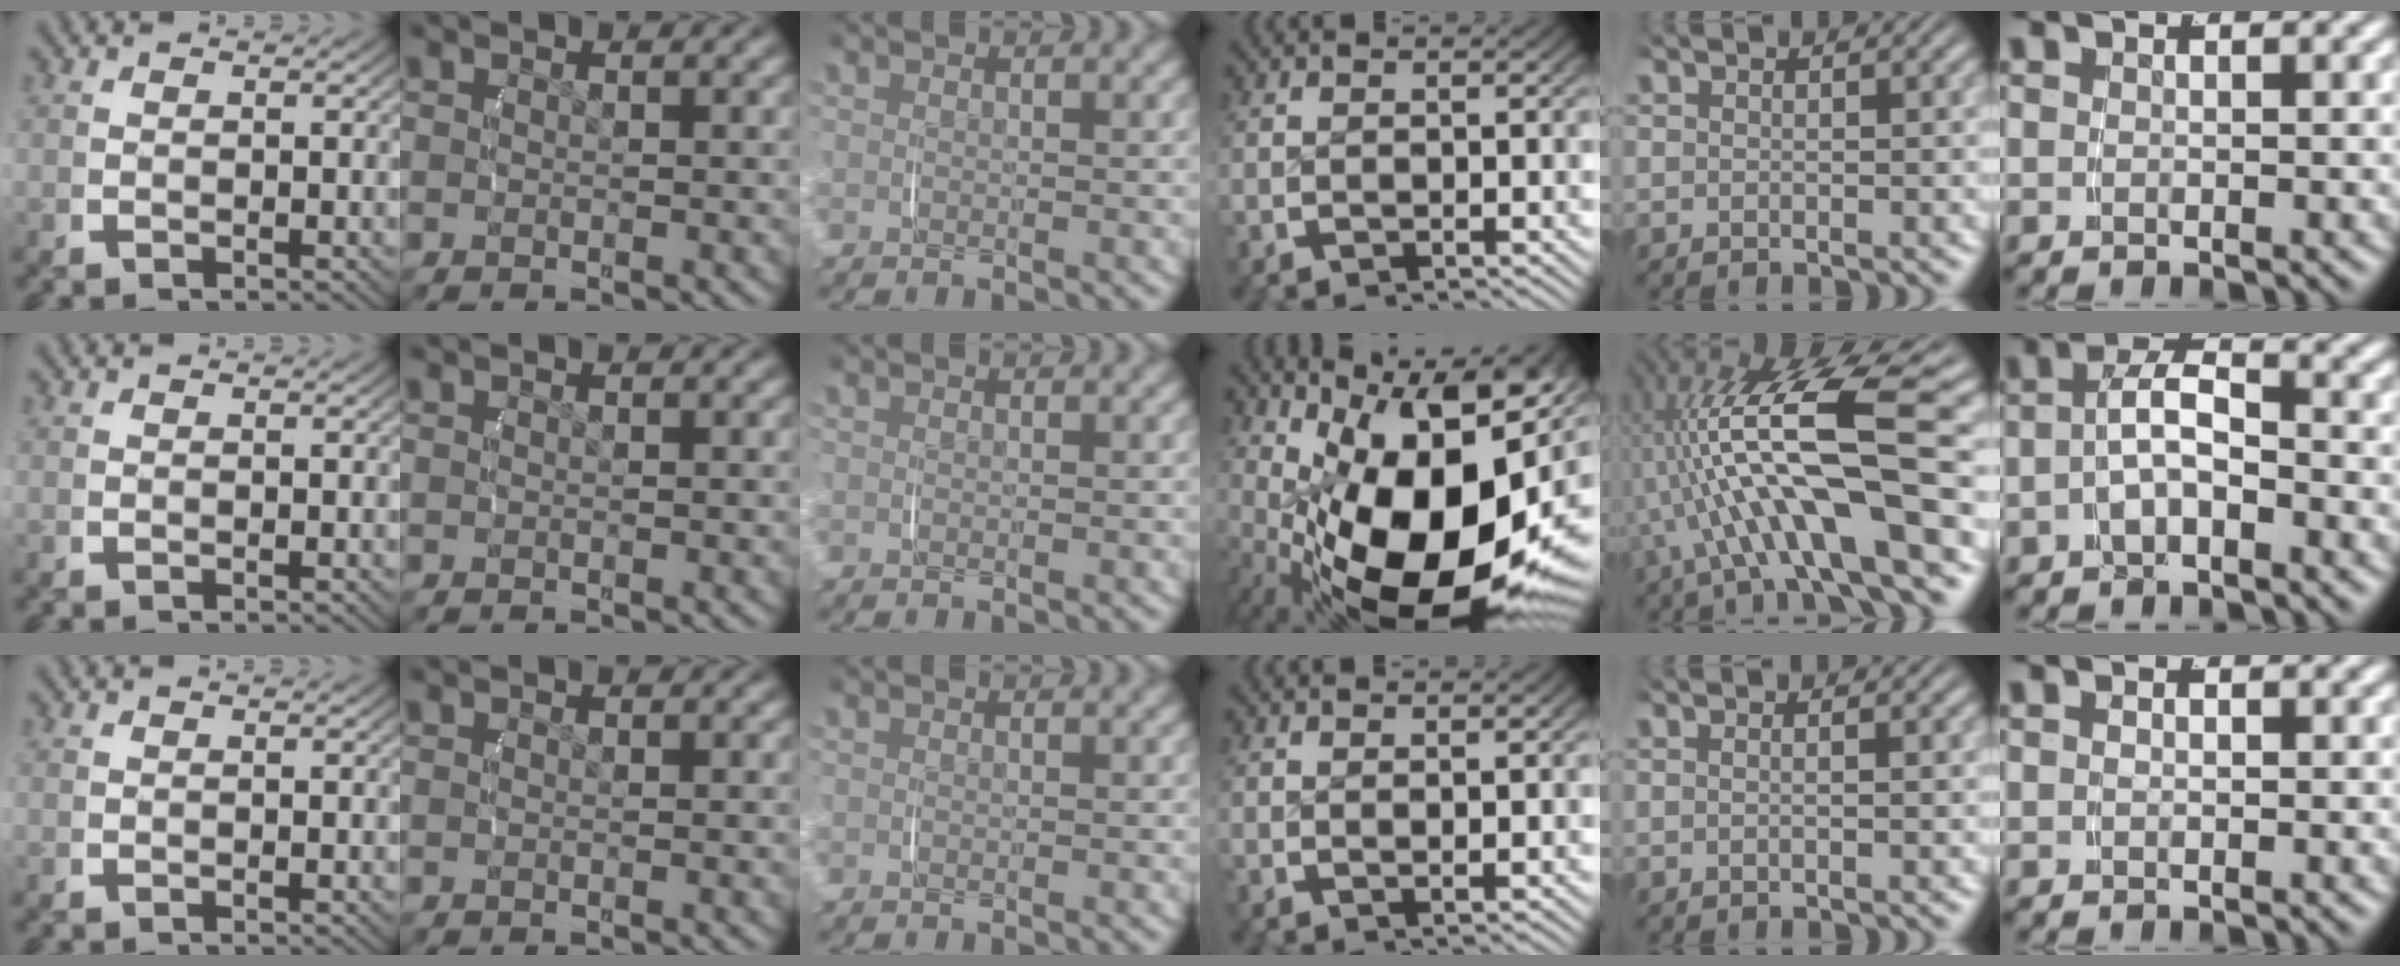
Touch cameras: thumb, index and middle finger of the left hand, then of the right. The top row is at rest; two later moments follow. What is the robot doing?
{"motion": "lift_and_place", "object": "camera"}